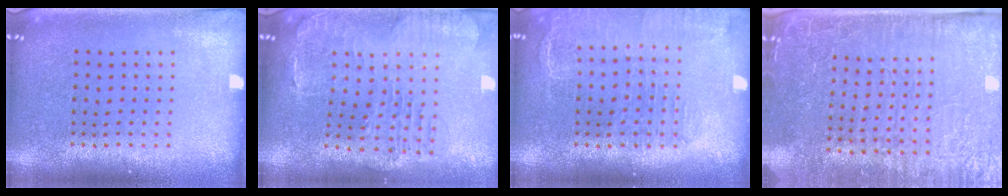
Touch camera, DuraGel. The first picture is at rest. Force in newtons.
{"total": 1.6, "press": 1.5, "slide": 0.4}
{"total": 1.6, "press": 1.5, "slide": 0.5}
{"total": 4.5, "press": 4.1, "slide": 2.1}